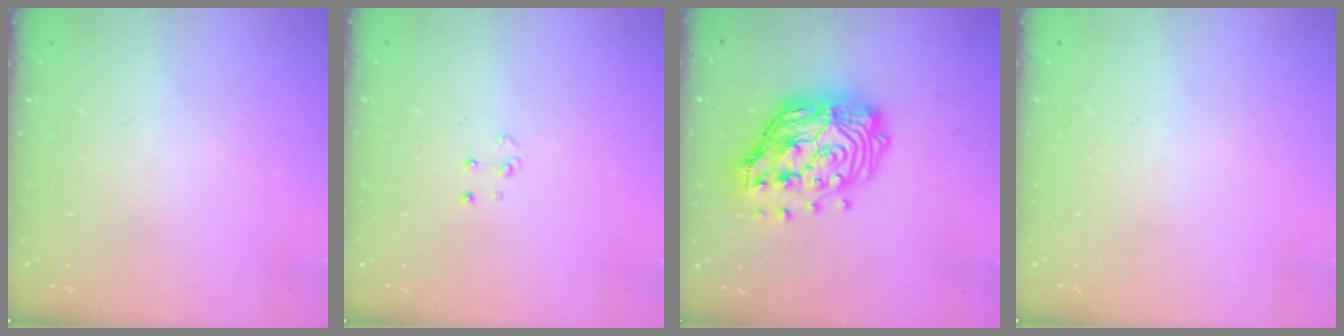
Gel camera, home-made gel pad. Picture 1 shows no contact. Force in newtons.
{"total": 3.9, "press": 3.9, "slide": 0.3}
{"total": 19.1, "press": 19.0, "slide": 1.5}
{"total": 0.0}